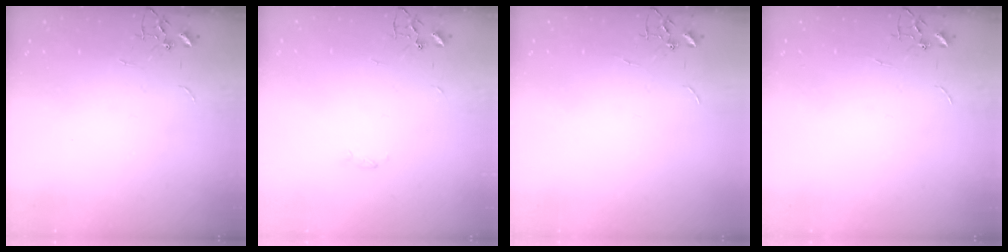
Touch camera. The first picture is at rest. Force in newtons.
{"total": 2.4, "press": 2.4, "slide": 0.5}
{"total": 0.0}
{"total": 0.0}